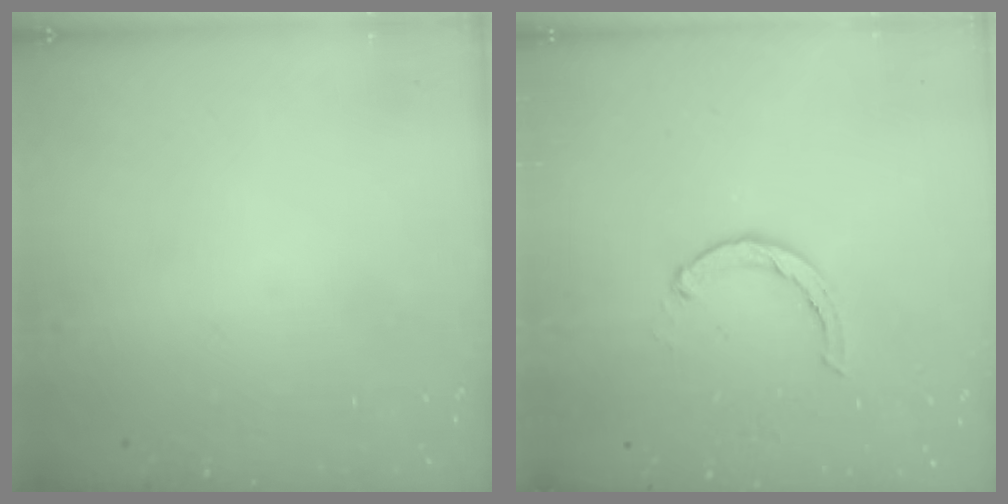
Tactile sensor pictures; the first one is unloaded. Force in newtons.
{"total": 3.0, "press": 3.0, "slide": 0.4}